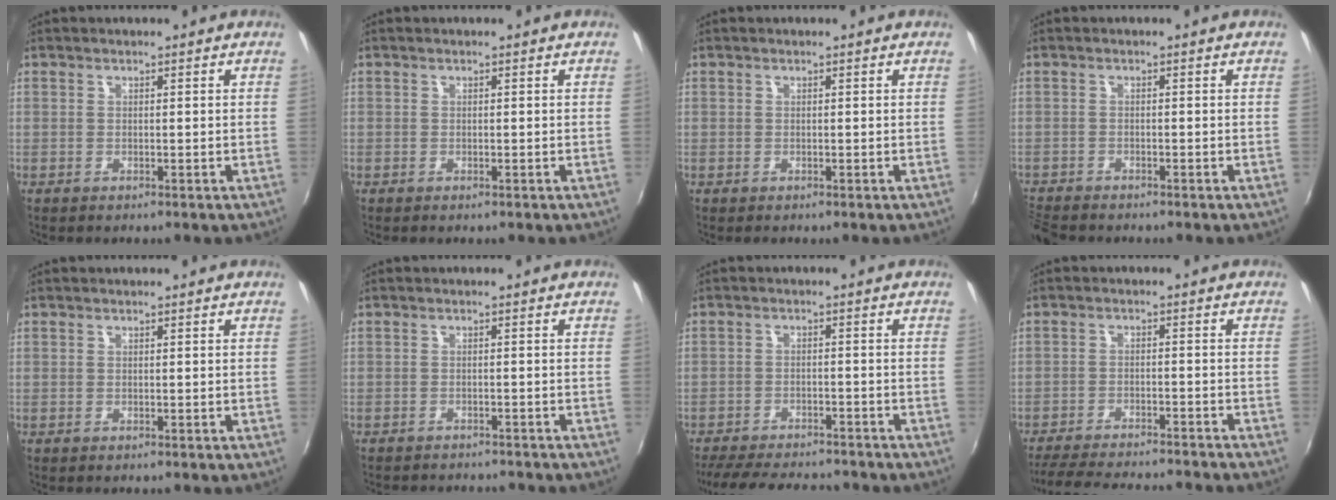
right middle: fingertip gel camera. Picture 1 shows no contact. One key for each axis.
{"total": 0.0}
{"total": 0.5, "fx": -0.2, "fy": 0.4, "fz": -0.1, "tx": 0.002, "ty": -0.002, "tz": -0.005}
{"total": 4.6, "fx": -4.4, "fy": 0.8, "fz": 1.3, "tx": -0.043, "ty": -0.022, "tz": -0.084}
{"total": 0.0}
{"total": 6.9, "fx": -6.4, "fy": 1.5, "fz": 2.1, "tx": -0.055, "ty": -0.015, "tz": -0.090}
{"total": 13.1, "fx": -11.5, "fy": 3.8, "fz": 5.0, "tx": -0.121, "ty": -0.004, "tz": -0.172}
{"total": 15.7, "fx": -14.1, "fy": 1.8, "fz": 6.6, "tx": -0.135, "ty": -0.019, "tz": -0.211}